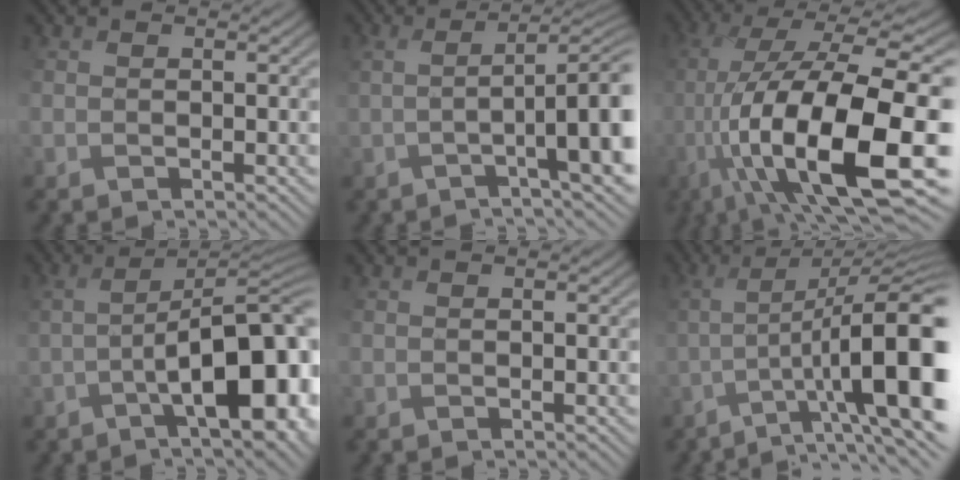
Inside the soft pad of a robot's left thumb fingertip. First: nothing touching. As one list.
[{"total": 9.4, "force": [-1.7, 1.6, 9.1], "torque": [-0.119, 0.006, -0.020]}, {"total": 17.6, "force": [-3.0, 7.3, 15.8], "torque": [-0.304, 0.005, -0.034]}, {"total": 12.9, "force": [-4.4, 4.1, 11.4], "torque": [-0.140, 0.017, -0.052]}, {"total": 0.0}, {"total": 14.0, "force": [-2.9, 4.2, 13.1], "torque": [-0.208, -0.010, -0.019]}]